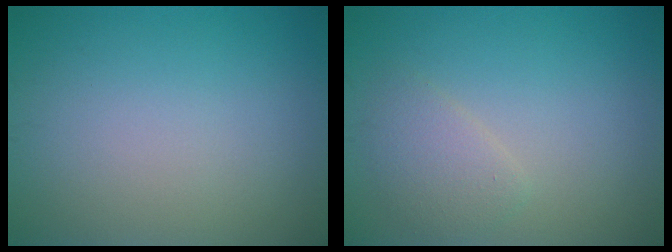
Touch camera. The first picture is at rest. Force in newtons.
{"total": 2.1, "press": 2.1, "slide": 0.1}